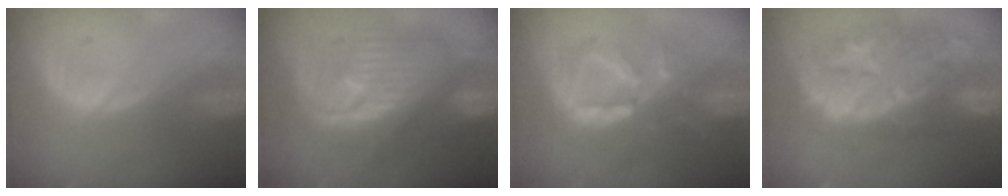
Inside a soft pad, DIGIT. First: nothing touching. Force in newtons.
{"total": 12.2, "press": 12.1, "slide": 1.4}
{"total": 8.0, "press": 8.0, "slide": 0.1}
{"total": 12.9, "press": 11.5, "slide": 5.8}